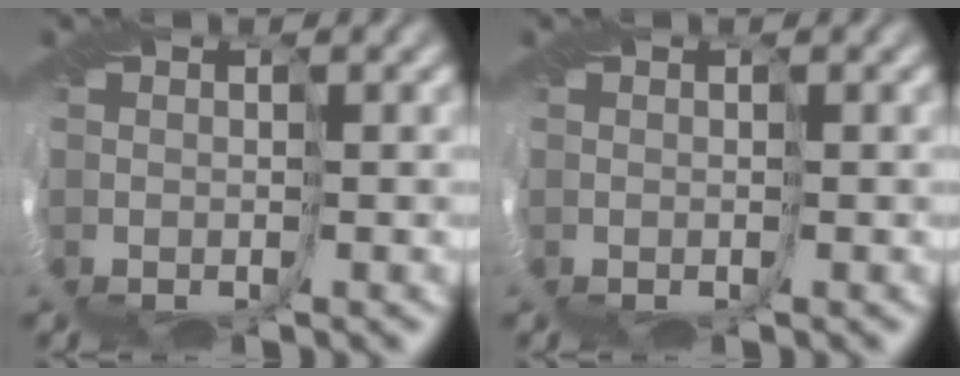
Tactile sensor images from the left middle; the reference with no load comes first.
{"total": 0.0}